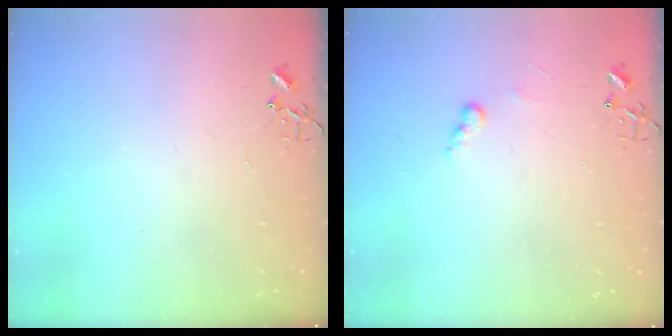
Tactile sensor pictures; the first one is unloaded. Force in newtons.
{"total": 6.1, "press": 6.1, "slide": 0.3}